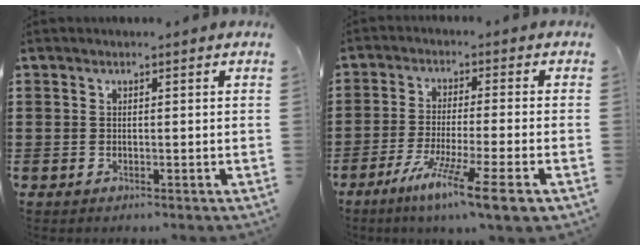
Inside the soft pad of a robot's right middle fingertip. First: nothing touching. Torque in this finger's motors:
{"motor_torque": [2.14, 0.00, 0.69, 0.21]}